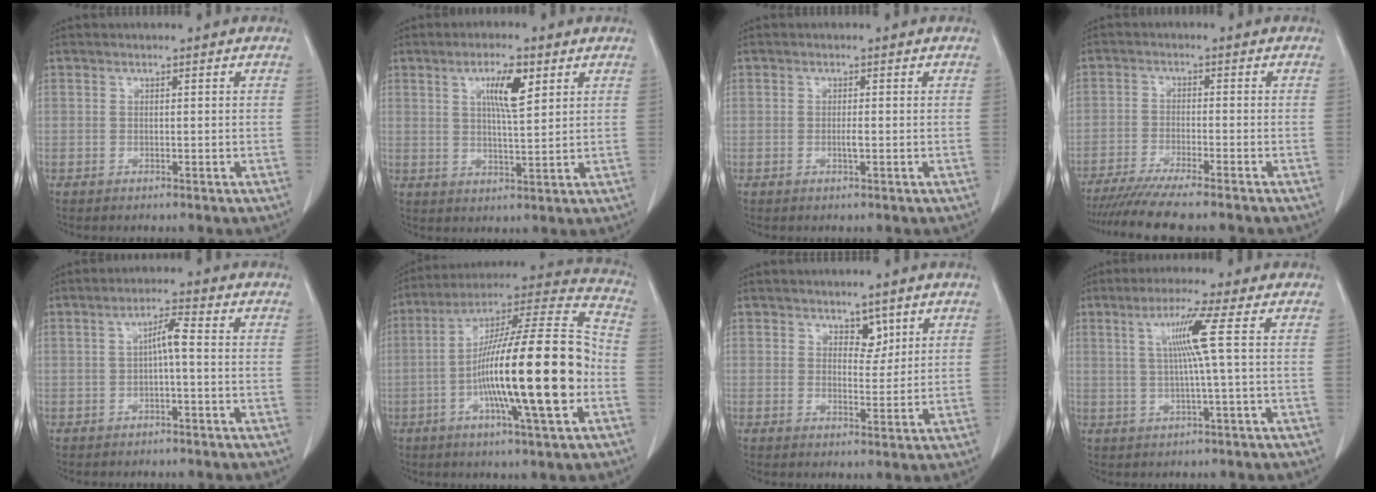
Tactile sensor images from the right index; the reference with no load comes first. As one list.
[{"total": 6.4, "force": [2.8, 1.1, 5.7], "torque": [-0.101, 0.000, 0.049]}, {"total": 1.1, "force": [-0.2, 0.2, 1.1], "torque": [-0.023, -0.002, -0.003]}, {"total": 10.8, "force": [-9.4, -0.2, 5.5], "torque": [-0.069, -0.025, -0.143]}, {"total": 3.3, "force": [-0.2, 0.3, 3.3], "torque": [-0.059, 0.011, -0.001]}, {"total": 23.5, "force": [-5.1, 1.9, 22.9], "torque": [-0.369, 0.001, -0.088]}, {"total": 3.0, "force": [1.9, 1.8, 1.6], "torque": [-0.018, -0.001, 0.033]}, {"total": 6.2, "force": [1.3, -1.6, 5.8], "torque": [-0.112, 0.005, 0.029]}]